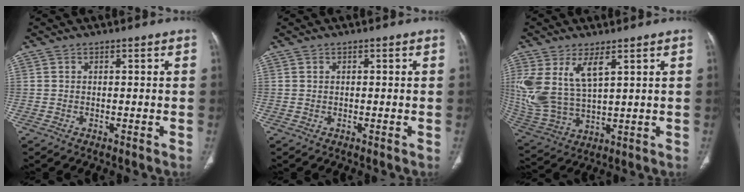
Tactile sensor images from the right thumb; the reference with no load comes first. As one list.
[{"total": 0.0}, {"total": 13.3, "force": [5.4, 6.3, 10.5], "torque": [-0.231, -0.021, 0.125]}]